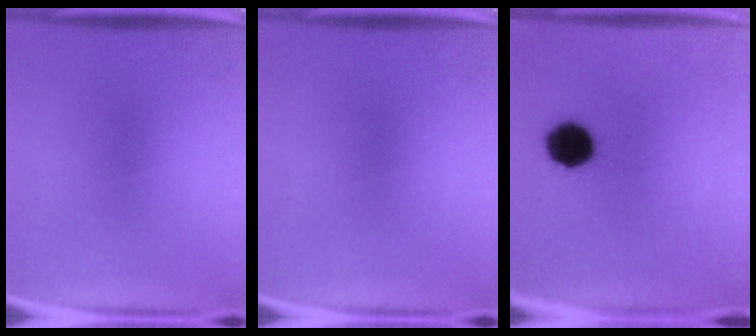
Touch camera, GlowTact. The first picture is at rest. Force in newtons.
{"total": 0.0}
{"total": 10.4}